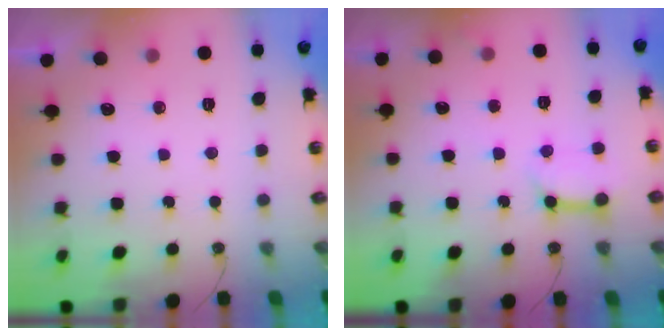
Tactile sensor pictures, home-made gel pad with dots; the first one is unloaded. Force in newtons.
{"total": 10.7, "press": 10.6, "slide": 1.3}